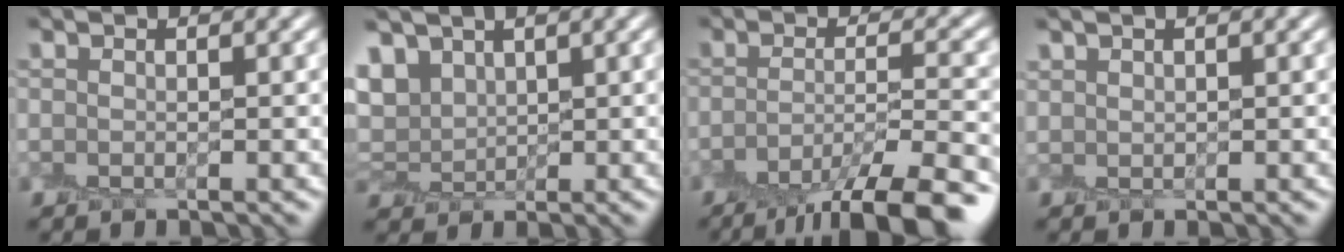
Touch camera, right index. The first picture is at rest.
{"total": 3.0, "force": [2.2, 1.8, 0.8], "torque": [-0.015, 0.007, 0.043]}
{"total": 8.7, "force": [-6.0, 1.8, 6.0], "torque": [-0.087, -0.003, -0.093]}
{"total": 0.6, "force": [0.5, 0.3, -0.1], "torque": [0.005, -0.002, 0.012]}